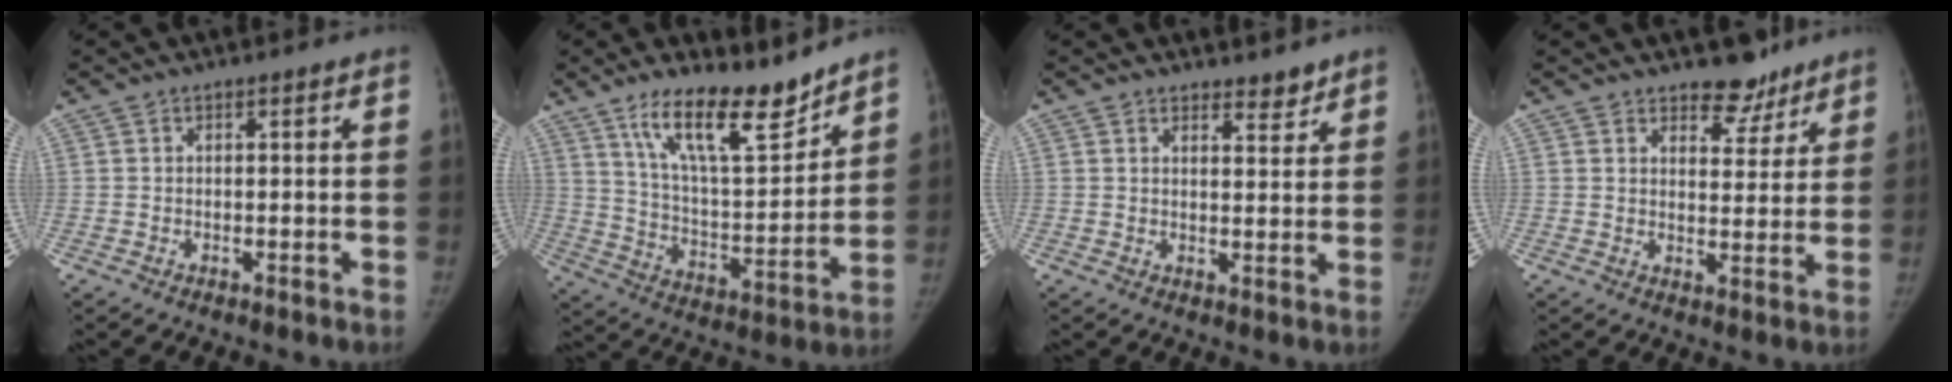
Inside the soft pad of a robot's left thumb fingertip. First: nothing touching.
{"total": 16.5, "force": [12.3, 4.8, 10.0], "torque": [-0.133, -0.084, 0.219]}
{"total": 3.1, "force": [2.8, 1.2, 0.9], "torque": [0.004, -0.022, 0.041]}
{"total": 6.3, "force": [5.0, 3.3, 2.0], "torque": [0.007, -0.034, 0.075]}